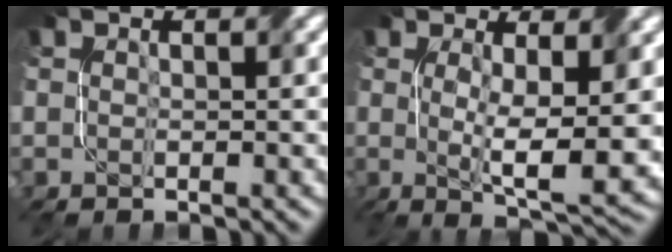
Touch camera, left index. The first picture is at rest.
{"total": 6.4, "force": [0.2, 1.4, 6.2], "torque": [-0.103, -0.013, 0.009]}